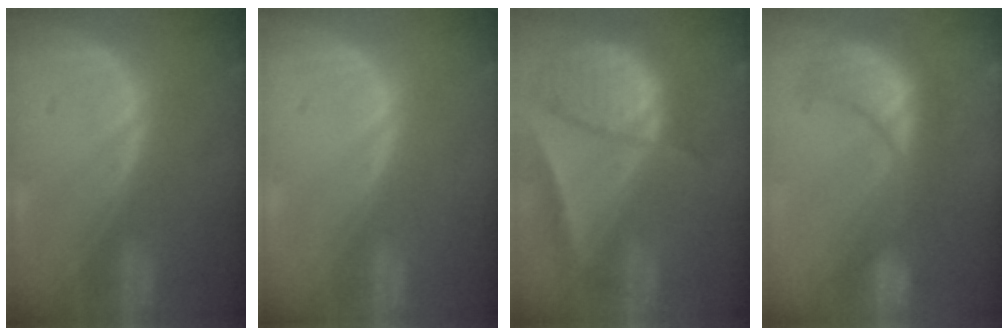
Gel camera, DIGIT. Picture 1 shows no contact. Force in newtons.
{"total": 0.0}
{"total": 9.8, "press": 8.2, "slide": 5.3}
{"total": 9.1, "press": 9.0, "slide": 1.1}